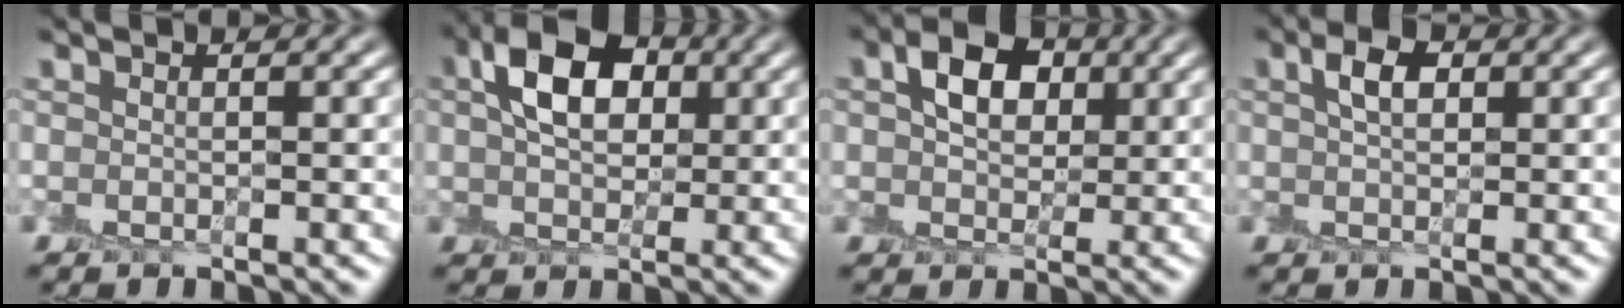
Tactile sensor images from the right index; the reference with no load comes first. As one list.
[{"total": 5.6, "force": [1.8, 3.6, 3.9], "torque": [-0.075, 0.015, 0.020]}, {"total": 4.0, "force": [1.5, 2.8, 2.5], "torque": [-0.047, 0.009, 0.016]}, {"total": 2.0, "force": [1.0, 1.1, 1.4], "torque": [-0.031, 0.008, 0.016]}]